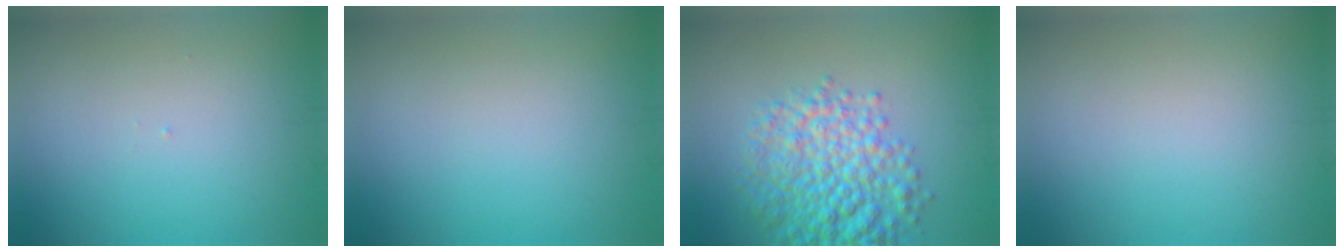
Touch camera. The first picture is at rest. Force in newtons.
{"total": 0.0}
{"total": 7.0, "press": 7.0, "slide": 0.3}
{"total": 0.0}